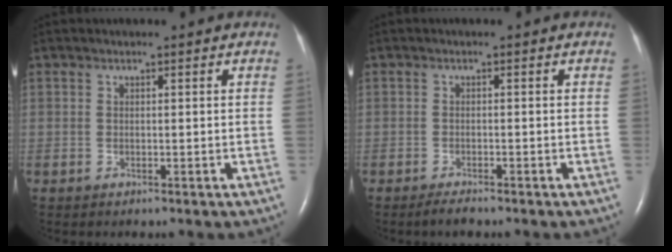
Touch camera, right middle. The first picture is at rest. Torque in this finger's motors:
{"motor_torque": [0.24, -0.15, -0.06, 0.01]}